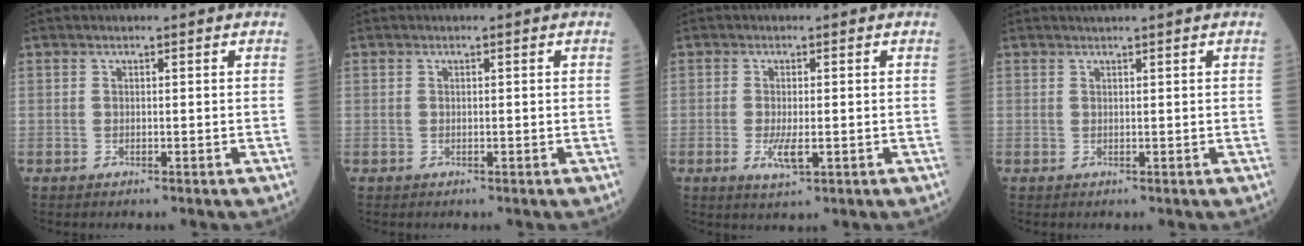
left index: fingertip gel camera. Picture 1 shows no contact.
{"total": 0.0}
{"total": 3.3, "force": [-0.9, 0.9, 3.1], "torque": [-0.068, -0.007, -0.012]}
{"total": 1.6, "force": [1.4, -0.4, 0.6], "torque": [-0.005, 0.011, 0.030]}